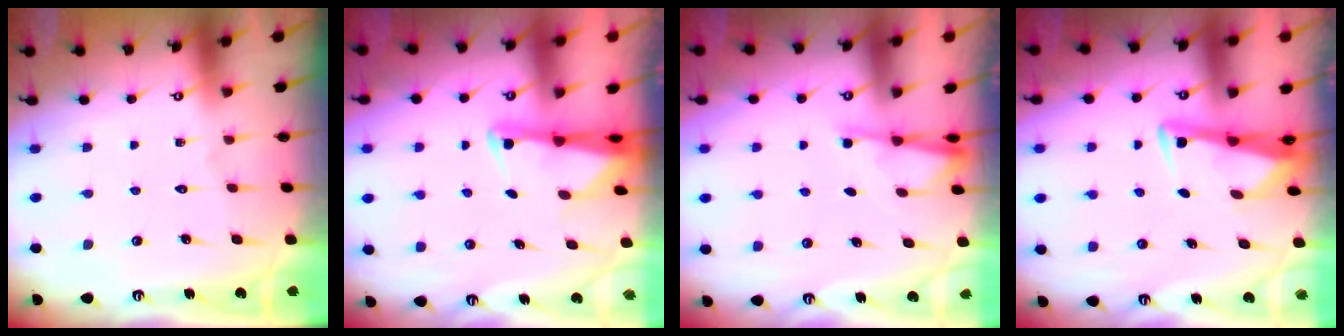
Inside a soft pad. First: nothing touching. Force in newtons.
{"total": 2.6, "press": 2.6, "slide": 0.5}
{"total": 1.9, "press": 1.9, "slide": 0.3}
{"total": 3.3, "press": 3.2, "slide": 0.5}